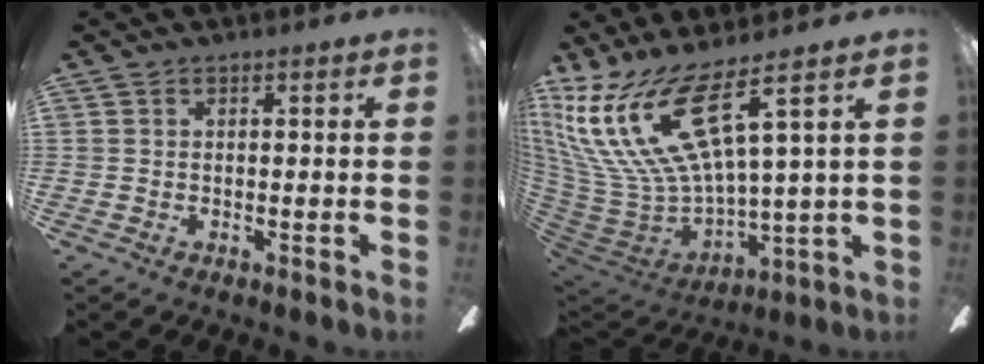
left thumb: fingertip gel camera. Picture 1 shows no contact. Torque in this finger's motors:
{"motor_torque": [2.51, 2.50, 1.21, -1.56, 0.34]}